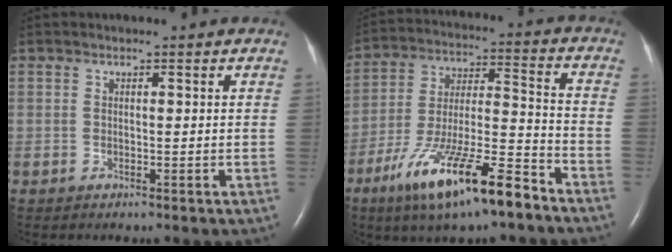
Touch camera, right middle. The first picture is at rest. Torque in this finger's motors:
{"motor_torque": [1.32, -0.82, 1.00, 0.21]}